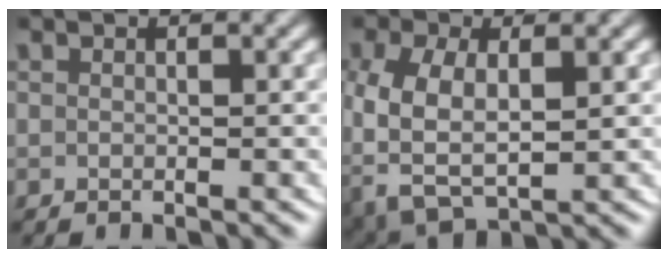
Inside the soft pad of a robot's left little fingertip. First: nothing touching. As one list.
[{"total": 6.5, "force": [-1.5, 4.7, 4.2], "torque": [-0.117, -0.039, -0.003]}]